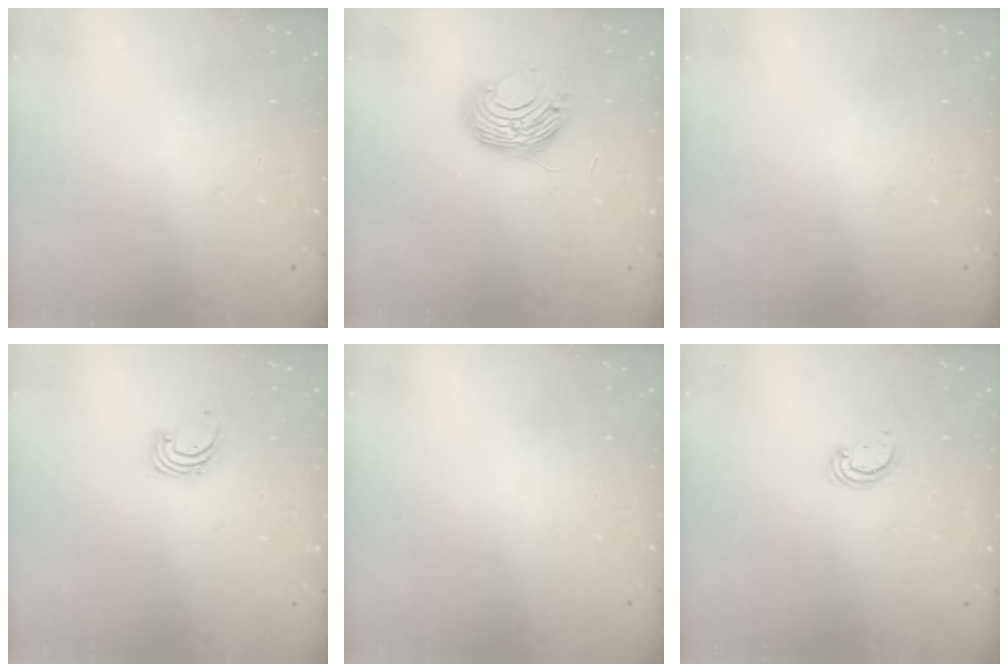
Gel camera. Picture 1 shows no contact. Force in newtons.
{"total": 9.7, "press": 9.7, "slide": 0.1}
{"total": 0.0}
{"total": 1.4, "press": 1.4, "slide": 0.1}
{"total": 0.0}
{"total": 2.6, "press": 2.6, "slide": 0.2}